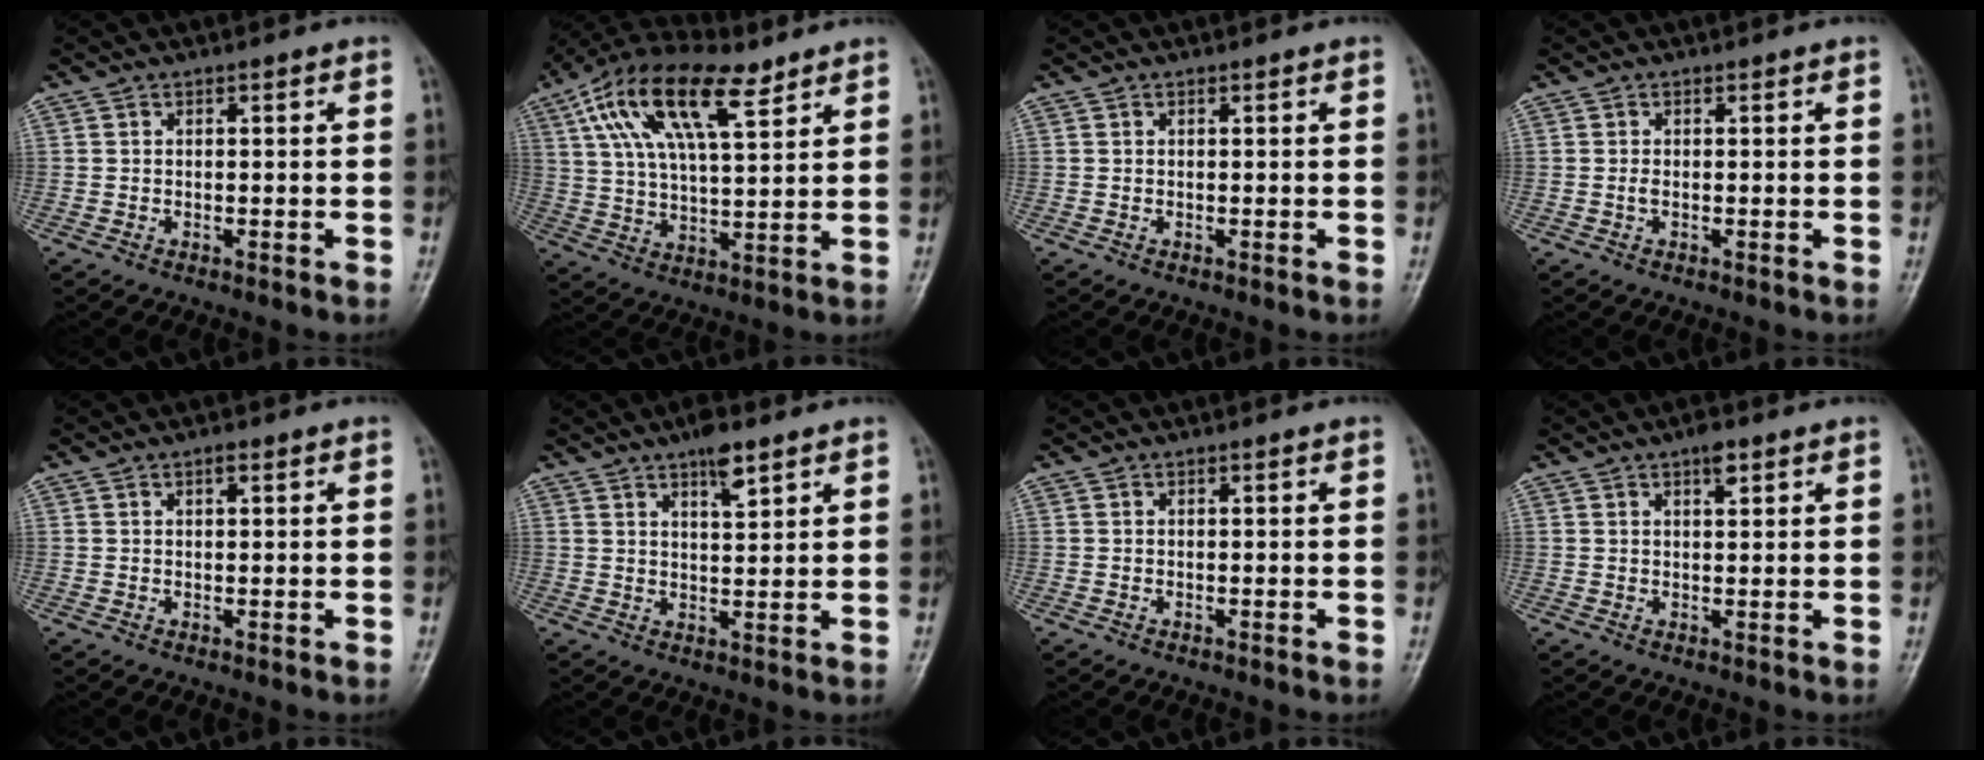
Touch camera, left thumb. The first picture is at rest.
{"total": 17.8, "force": [9.1, 7.3, 13.5], "torque": [-0.234, -0.002, 0.164]}
{"total": 0.0}
{"total": 0.6, "force": [-0.1, 0.3, 0.5], "torque": [-0.014, -0.002, -0.002]}
{"total": 1.2, "force": [0.6, 0.6, 0.8], "torque": [-0.010, 0.000, 0.008]}
{"total": 5.4, "force": [3.6, 1.7, 3.8], "torque": [-0.051, -0.017, 0.057]}
{"total": 0.0}
{"total": 2.8, "force": [1.7, 1.1, 2.0], "torque": [-0.024, -0.005, 0.025]}